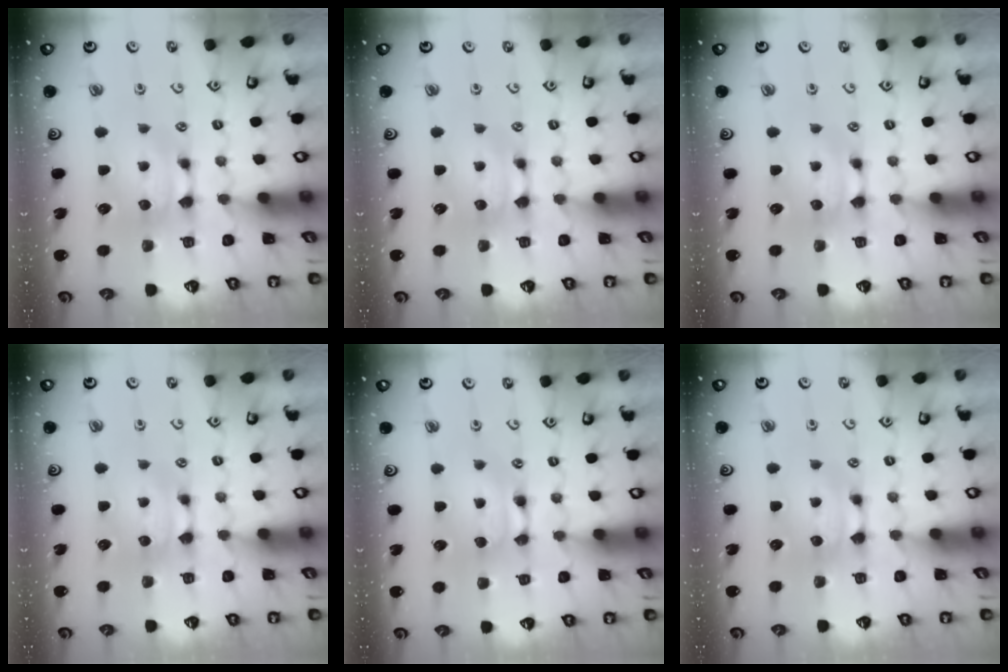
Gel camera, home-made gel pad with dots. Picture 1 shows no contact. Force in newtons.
{"total": 0.0}
{"total": 0.0}
{"total": 0.0}
{"total": 1.5, "press": 1.5, "slide": 0.2}
{"total": 0.0}